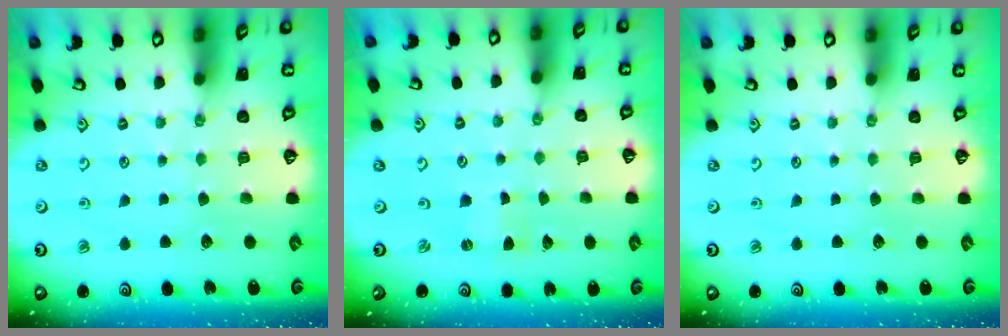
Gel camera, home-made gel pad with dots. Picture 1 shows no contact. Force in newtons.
{"total": 0.0}
{"total": 0.0}